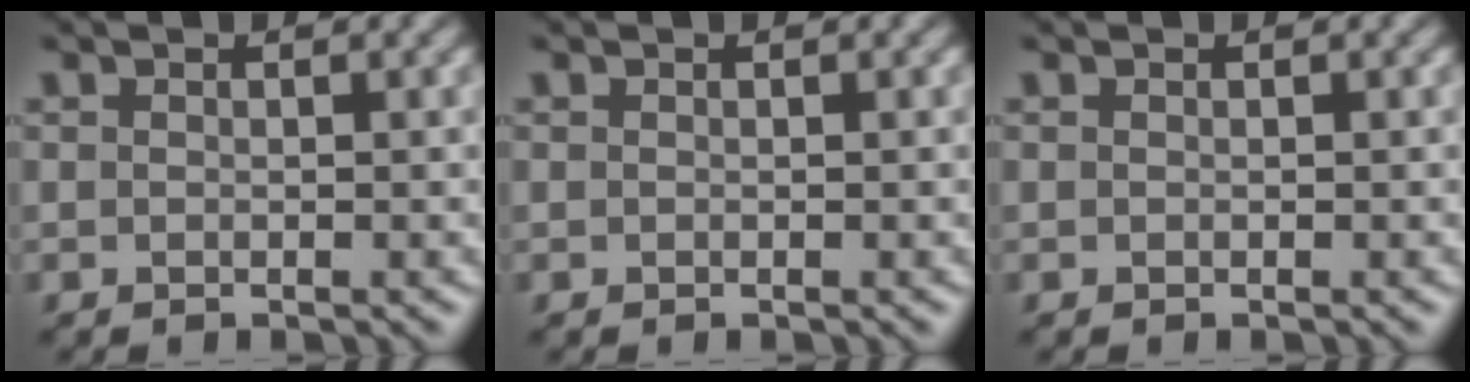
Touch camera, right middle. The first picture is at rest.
{"total": 0.0}
{"total": 0.0}